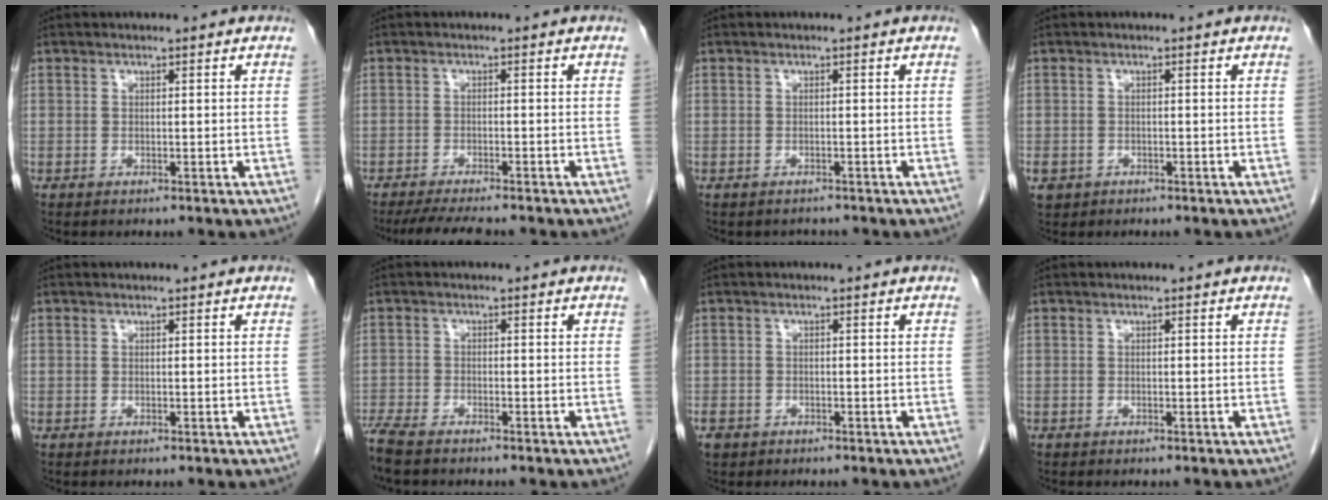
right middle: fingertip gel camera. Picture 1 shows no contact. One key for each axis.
{"total": 6.5, "fx": -5.6, "fy": 0.7, "fz": 3.2, "tx": -0.046, "ty": -0.015, "tz": -0.089}
{"total": 0.9, "fx": -0.8, "fy": 0.0, "fz": -0.2, "tx": -0.002, "ty": -0.006, "tz": -0.013}
{"total": 4.1, "fx": -2.1, "fy": 3.3, "fz": 1.0, "tx": -0.026, "ty": 0.000, "tz": -0.031}
{"total": 0.0}
{"total": 5.8, "fx": -5.0, "fy": 1.2, "fz": 2.7, "tx": -0.058, "ty": -0.016, "tz": -0.094}
{"total": 2.7, "fx": -1.9, "fy": 1.8, "fz": 0.7, "tx": -0.016, "ty": 0.001, "tz": -0.031}
{"total": 0.0}